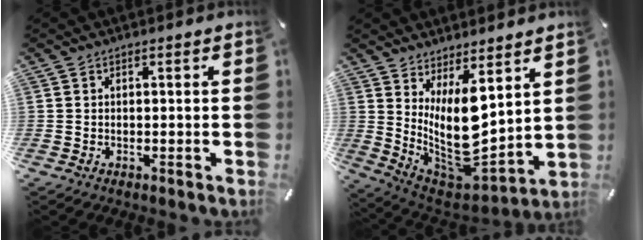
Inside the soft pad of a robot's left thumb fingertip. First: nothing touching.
{"total": 13.1, "force": [4.7, 5.7, 10.8], "torque": [-0.205, -0.069, 0.092]}